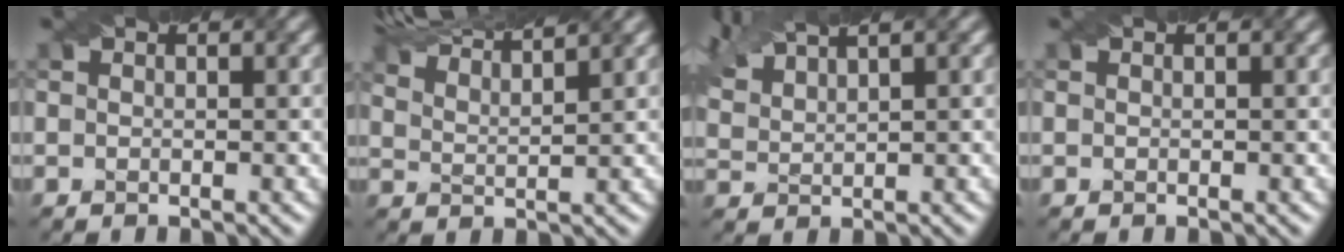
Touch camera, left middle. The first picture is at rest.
{"total": 8.9, "force": [8.2, 1.3, 3.2], "torque": [-0.067, 0.023, 0.114]}
{"total": 4.6, "force": [3.9, 1.0, 2.1], "torque": [-0.069, 0.023, 0.080]}
{"total": 0.0}